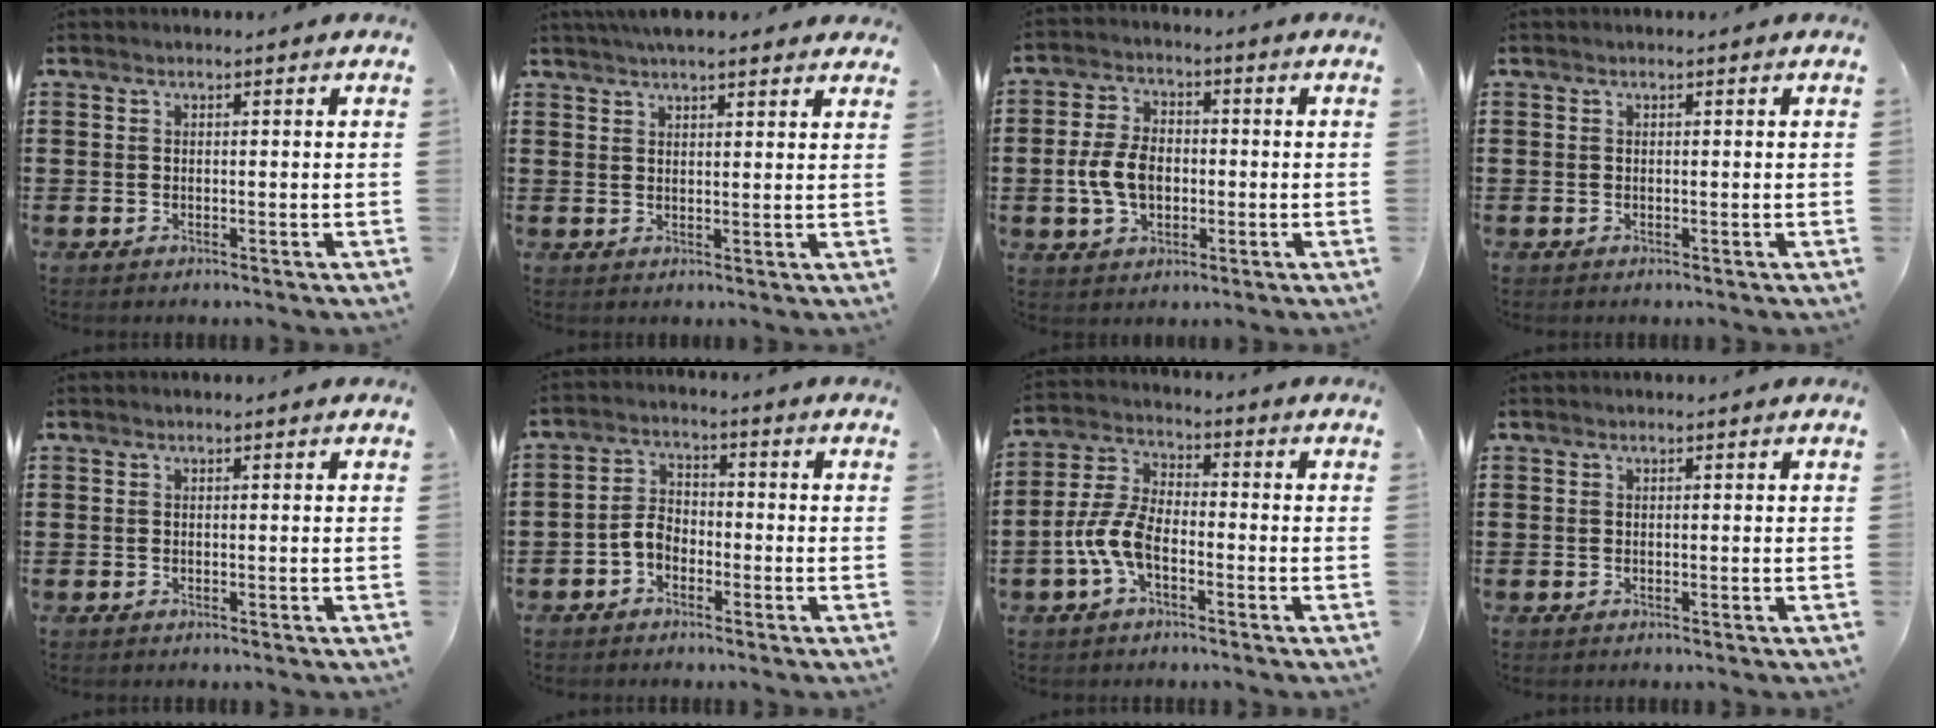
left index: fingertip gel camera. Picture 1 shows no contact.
{"total": 3.9, "force": [3.5, 0.7, 1.6], "torque": [-0.039, 0.000, 0.064]}
{"total": 6.8, "force": [-1.0, 4.5, 5.0], "torque": [-0.121, 0.003, -0.026]}
{"total": 0.0}
{"total": 0.0}
{"total": 3.8, "force": [-2.2, 2.4, 1.9], "torque": [-0.052, 0.006, -0.050]}
{"total": 6.9, "force": [-3.1, 3.3, 5.2], "torque": [-0.136, -0.002, -0.068]}
{"total": 0.0}